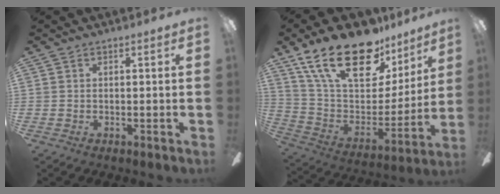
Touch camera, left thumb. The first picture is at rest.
{"total": 25.2, "force": [16.8, 11.5, 14.8], "torque": [-0.250, -0.103, 0.299]}